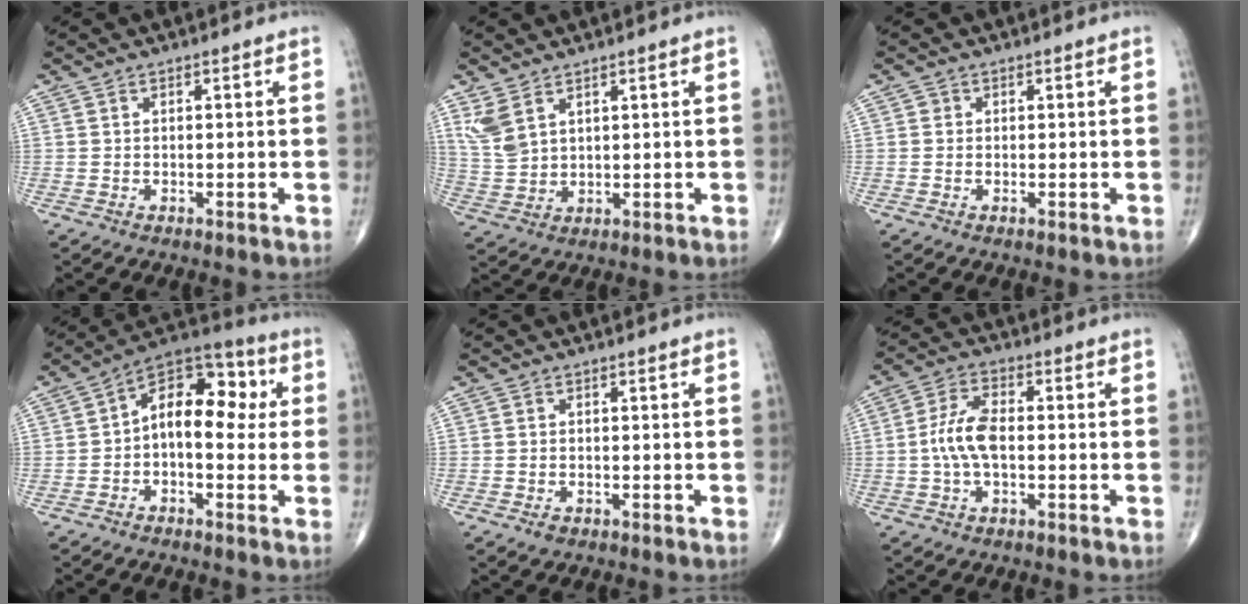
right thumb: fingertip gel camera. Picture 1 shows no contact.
{"total": 5.3, "force": [3.3, 2.7, 3.1], "torque": [-0.064, -0.012, 0.082]}
{"total": 0.7, "force": [0.0, 0.7, 0.1], "torque": [0.002, 0.002, 0.000]}
{"total": 13.0, "force": [0.8, 7.7, 10.4], "torque": [-0.118, 0.042, -0.004]}
{"total": 1.2, "force": [-0.7, 0.8, 0.6], "torque": [-0.009, 0.002, -0.012]}
{"total": 7.4, "force": [-0.7, 3.7, 6.4], "torque": [-0.137, 0.020, -0.019]}